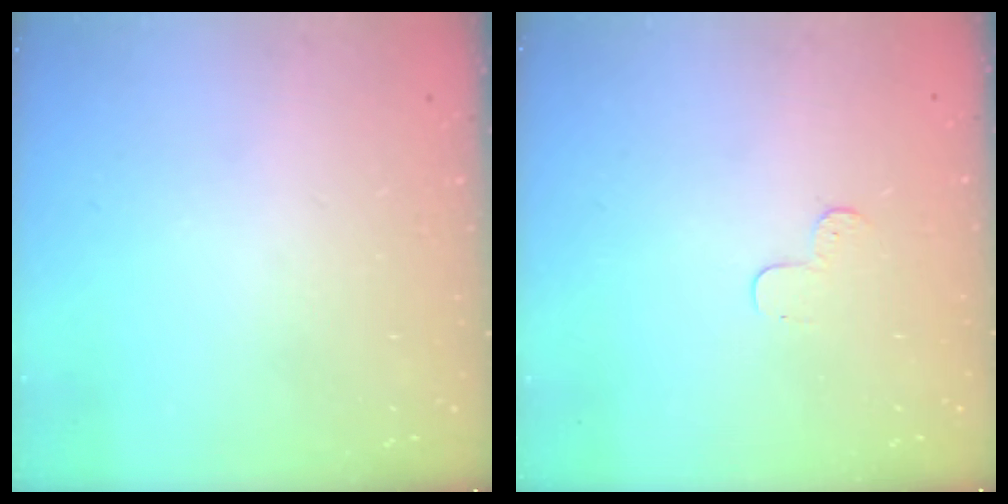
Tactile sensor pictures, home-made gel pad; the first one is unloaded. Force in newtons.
{"total": 3.2, "press": 3.2, "slide": 0.3}